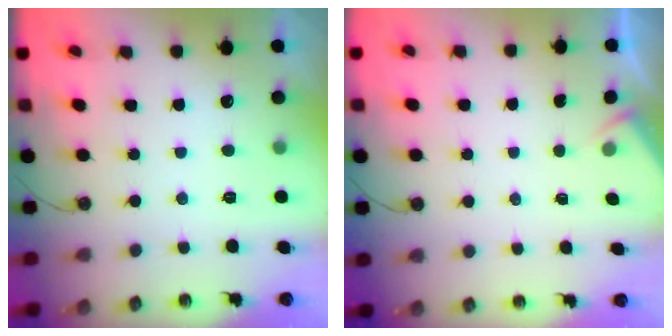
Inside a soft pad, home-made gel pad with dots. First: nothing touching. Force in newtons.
{"total": 2.1, "press": 2.1, "slide": 0.4}